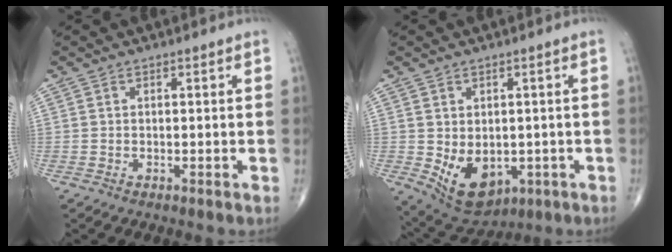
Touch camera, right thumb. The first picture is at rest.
{"total": 9.9, "force": [-2.0, 6.8, 7.0], "torque": [-0.089, -0.007, -0.007]}